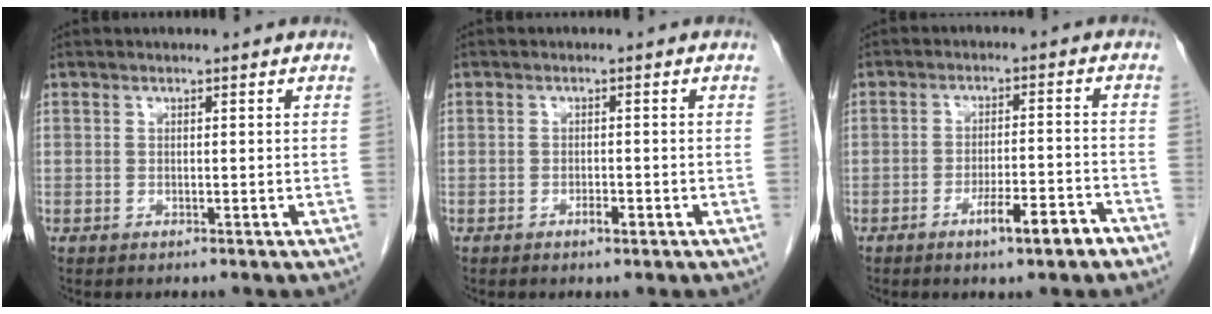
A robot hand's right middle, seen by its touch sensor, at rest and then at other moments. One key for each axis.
{"total": 1.3, "fx": -0.8, "fy": 0.3, "fz": 1.0, "tx": -0.020, "ty": 0.000, "tz": -0.011}
{"total": 6.1, "fx": -3.8, "fy": 0.6, "fz": 4.7, "tx": -0.074, "ty": -0.003, "tz": -0.059}